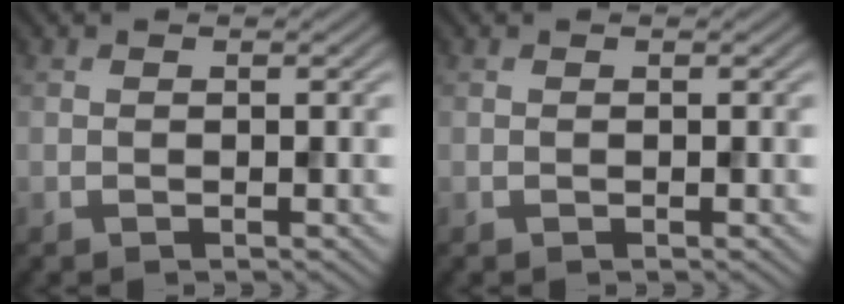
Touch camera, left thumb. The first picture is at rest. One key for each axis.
{"total": 0.0}